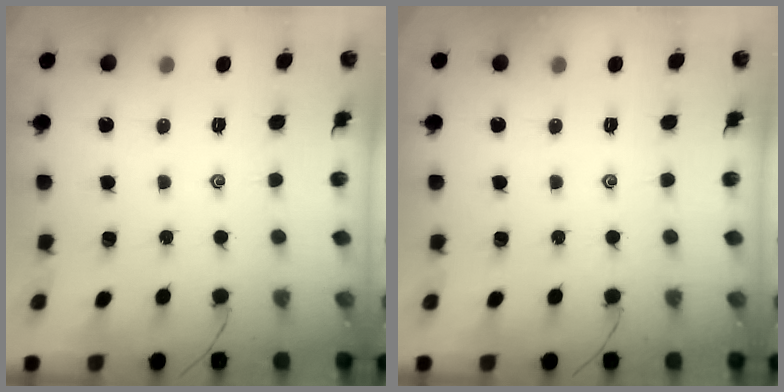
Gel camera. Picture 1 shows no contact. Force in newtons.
{"total": 0.0}